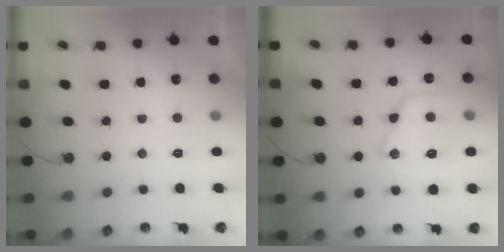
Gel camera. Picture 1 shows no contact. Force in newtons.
{"total": 16.6, "press": 16.5, "slide": 1.5}